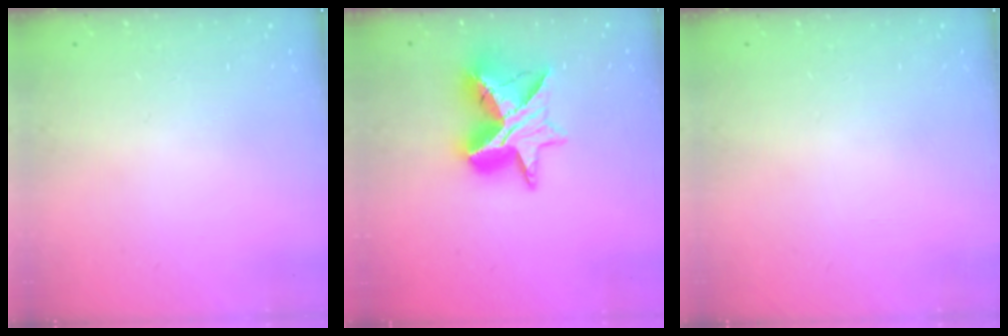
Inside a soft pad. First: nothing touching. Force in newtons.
{"total": 13.4, "press": 13.3, "slide": 1.0}
{"total": 0.0}